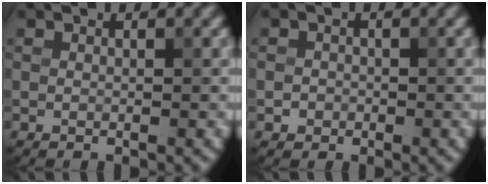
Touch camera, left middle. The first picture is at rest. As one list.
[{"total": 0.9, "force": [-0.4, 0.9, 0.1], "torque": [0.007, -0.001, -0.008]}]